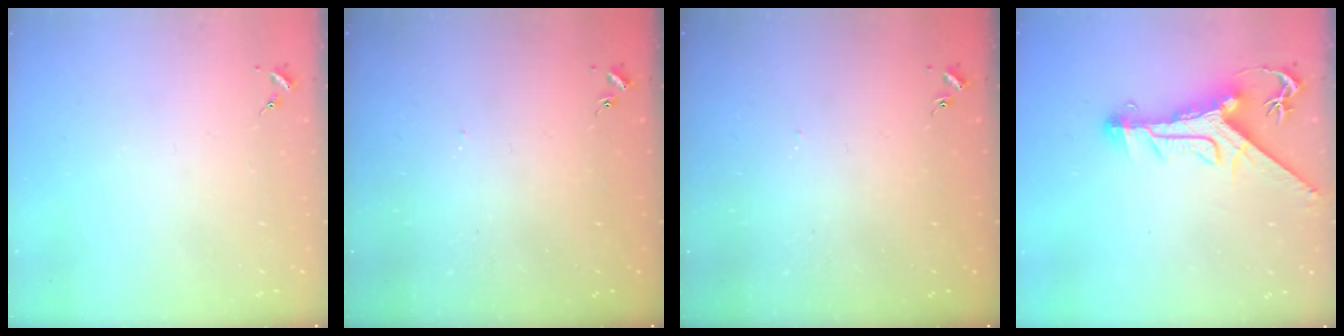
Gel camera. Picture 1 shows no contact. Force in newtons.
{"total": 2.9, "press": 2.9, "slide": 0.2}
{"total": 2.9, "press": 2.9, "slide": 0.2}
{"total": 11.8, "press": 11.7, "slide": 1.1}